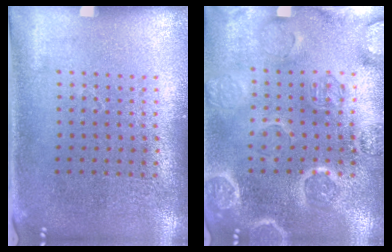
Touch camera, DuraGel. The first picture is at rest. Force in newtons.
{"total": 3.4, "press": 3.3, "slide": 0.7}